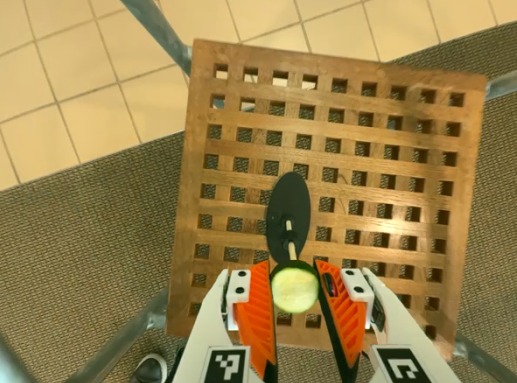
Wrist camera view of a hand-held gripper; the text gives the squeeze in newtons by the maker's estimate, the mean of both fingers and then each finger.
{"total": 6.9, "left": 6.7, "right": 7.1}